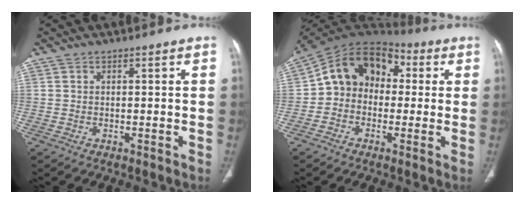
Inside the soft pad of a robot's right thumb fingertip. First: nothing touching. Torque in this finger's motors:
{"motor_torque": [1.95, 1.85, 0.91, -0.95, 0.13]}